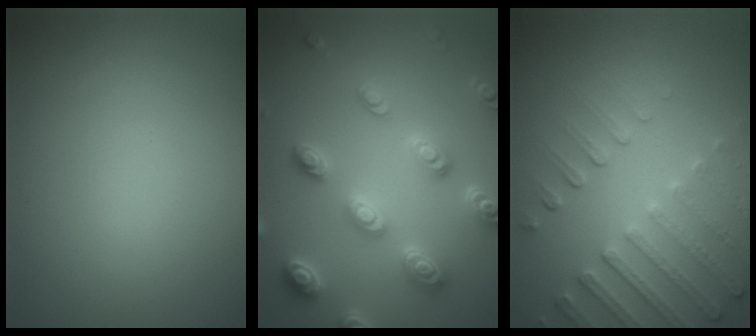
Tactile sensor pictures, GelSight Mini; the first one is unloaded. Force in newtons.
{"total": 5.2, "press": 5.1, "slide": 1.1}
{"total": 5.0, "press": 3.8, "slide": 3.3}